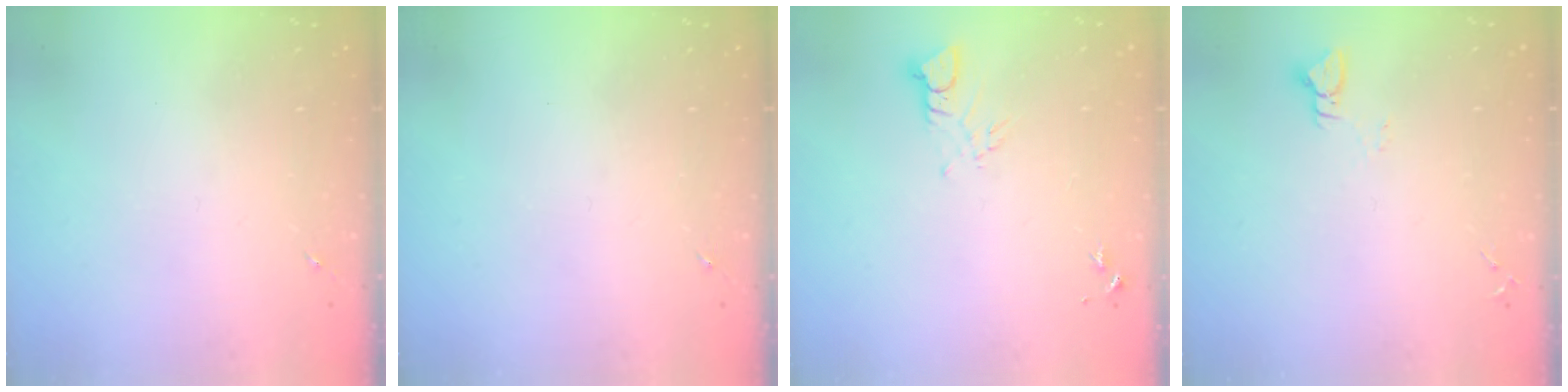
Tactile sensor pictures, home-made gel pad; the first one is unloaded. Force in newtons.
{"total": 0.0}
{"total": 3.4, "press": 3.4, "slide": 0.3}
{"total": 3.0, "press": 3.0, "slide": 0.3}